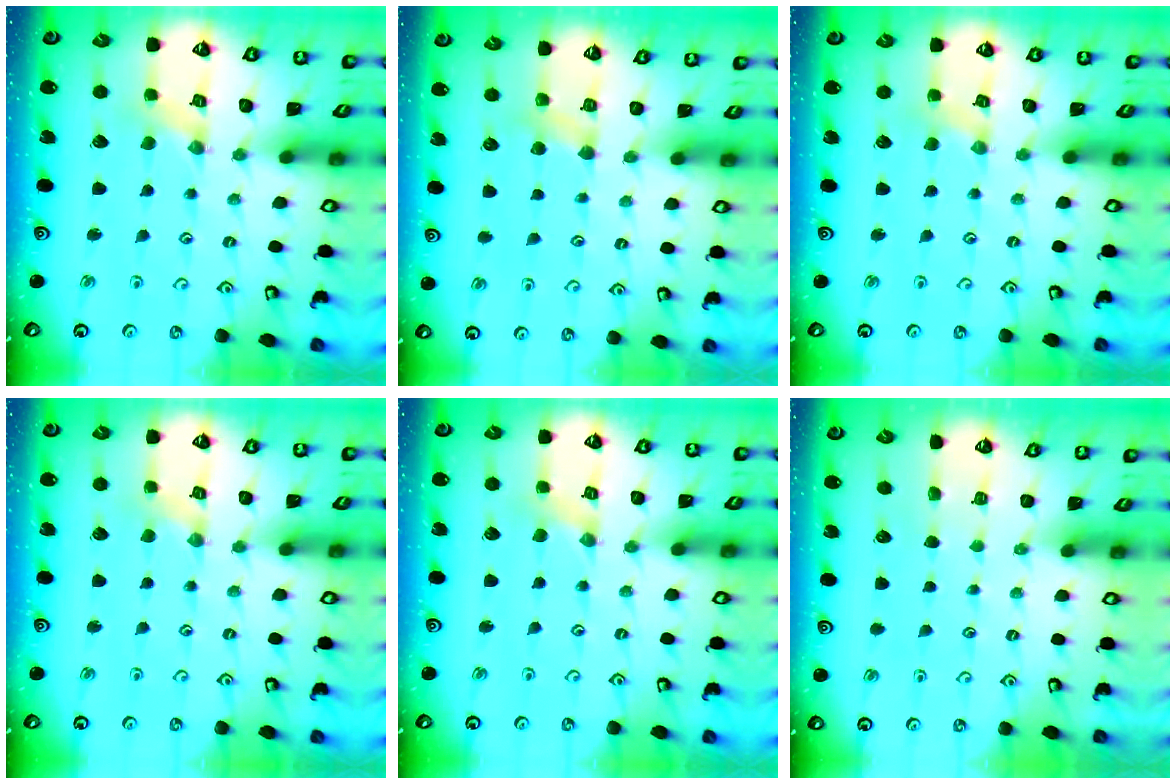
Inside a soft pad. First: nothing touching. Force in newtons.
{"total": 4.0, "press": 4.0, "slide": 0.6}
{"total": 1.9, "press": 1.8, "slide": 0.3}
{"total": 0.7, "press": 0.7, "slide": 0.2}
{"total": 1.1, "press": 1.1, "slide": 0.3}
{"total": 0.0}